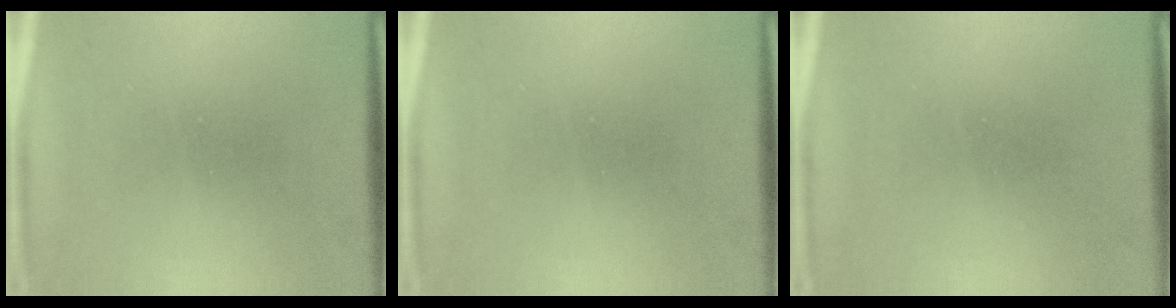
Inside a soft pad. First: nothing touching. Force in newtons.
{"total": 0.0}
{"total": 1.7}